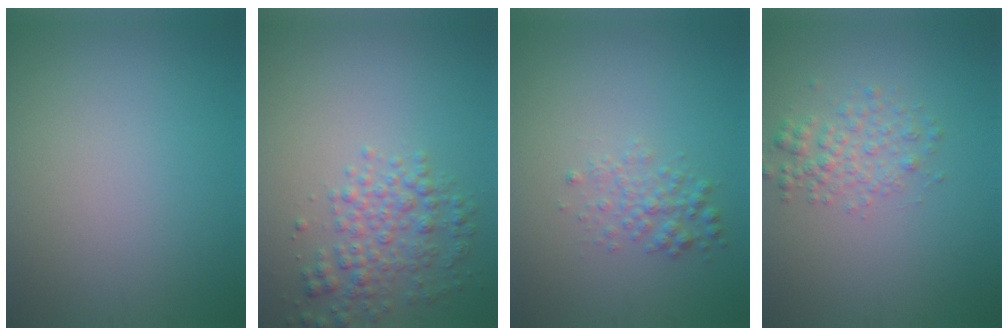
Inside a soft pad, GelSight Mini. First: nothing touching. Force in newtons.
{"total": 3.6, "press": 3.6, "slide": 0.2}
{"total": 1.9, "press": 1.9, "slide": 0.0}
{"total": 2.4, "press": 2.4, "slide": 0.1}